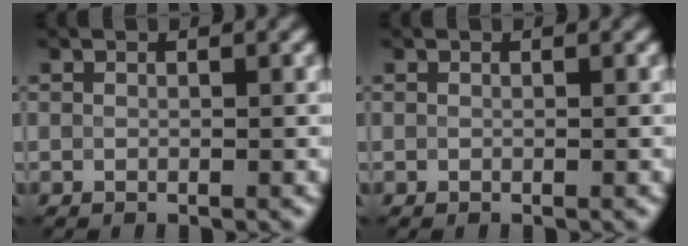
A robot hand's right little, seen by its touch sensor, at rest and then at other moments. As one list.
[{"total": 0.0}]